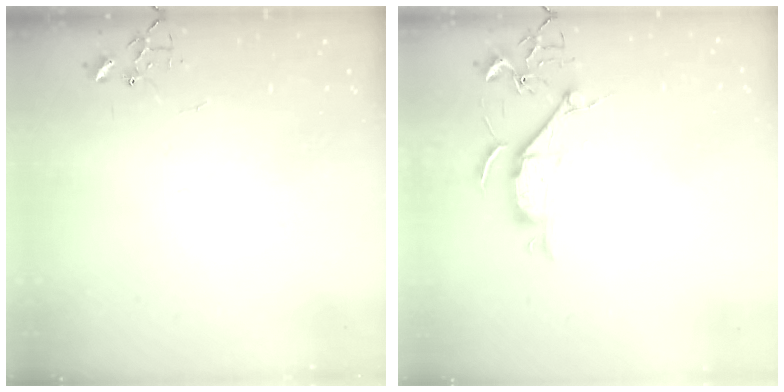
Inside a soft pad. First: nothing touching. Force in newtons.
{"total": 7.1, "press": 7.0, "slide": 0.8}